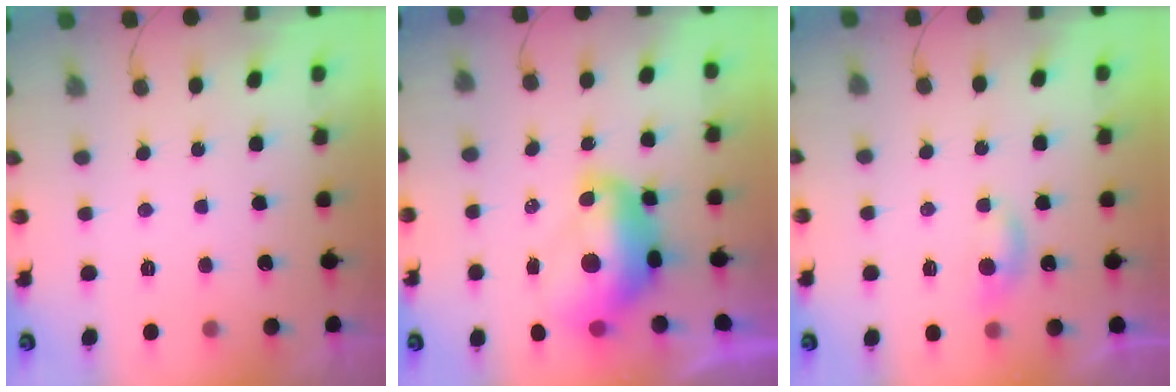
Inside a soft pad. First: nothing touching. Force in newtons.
{"total": 12.8, "press": 12.7, "slide": 1.4}
{"total": 5.4, "press": 5.4, "slide": 0.6}